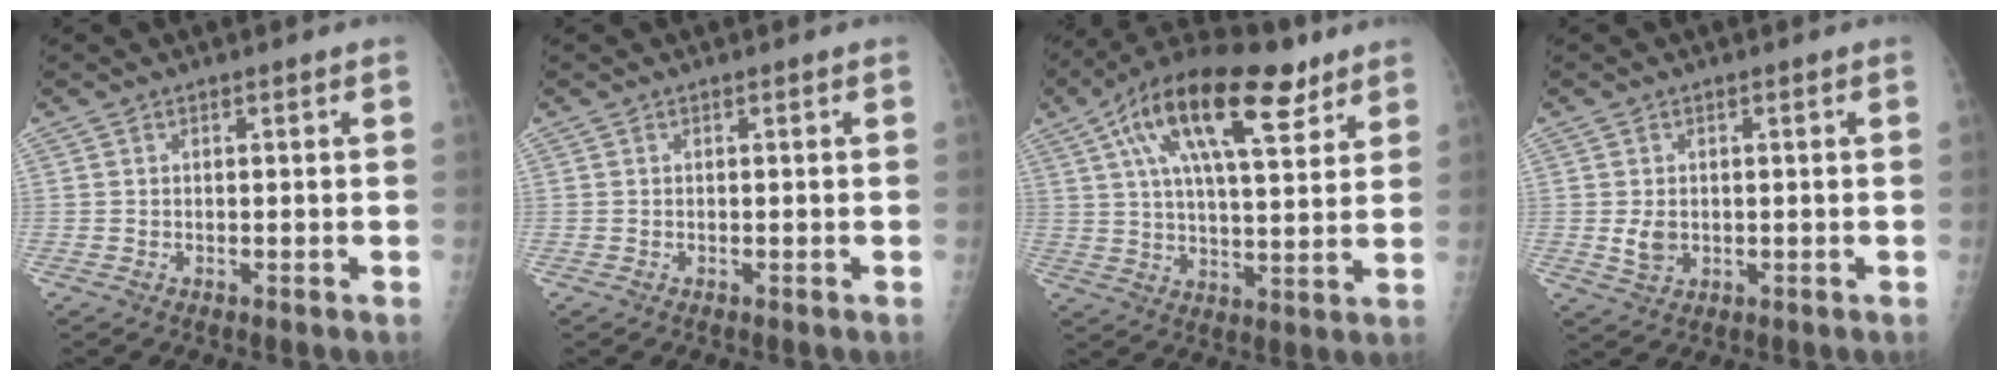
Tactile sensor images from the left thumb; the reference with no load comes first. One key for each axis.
{"total": 0.0}
{"total": 20.5, "fx": 10.6, "fy": 7.9, "fz": 15.6, "tx": -0.247, "ty": -0.010, "tz": 0.176}
{"total": 3.5, "fx": -0.1, "fy": 2.7, "fz": 2.3, "tx": -0.034, "ty": -0.005, "tz": 0.005}